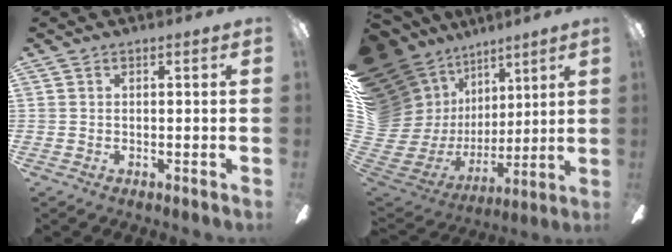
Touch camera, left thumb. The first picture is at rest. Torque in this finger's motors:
{"motor_torque": [3.40, 1.61, 1.64, -1.14, 0.45]}